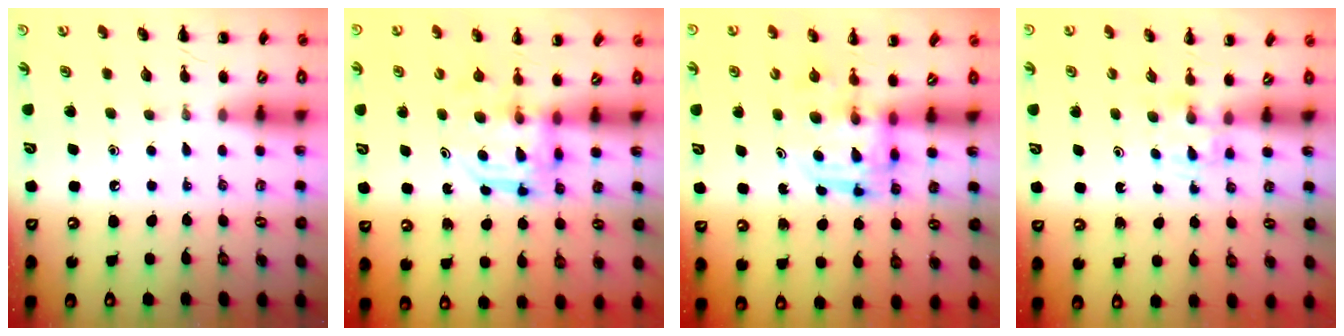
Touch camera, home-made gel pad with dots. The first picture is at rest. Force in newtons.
{"total": 3.2, "press": 3.2, "slide": 0.2}
{"total": 3.0, "press": 3.0, "slide": 0.3}
{"total": 1.7, "press": 1.4, "slide": 0.9}